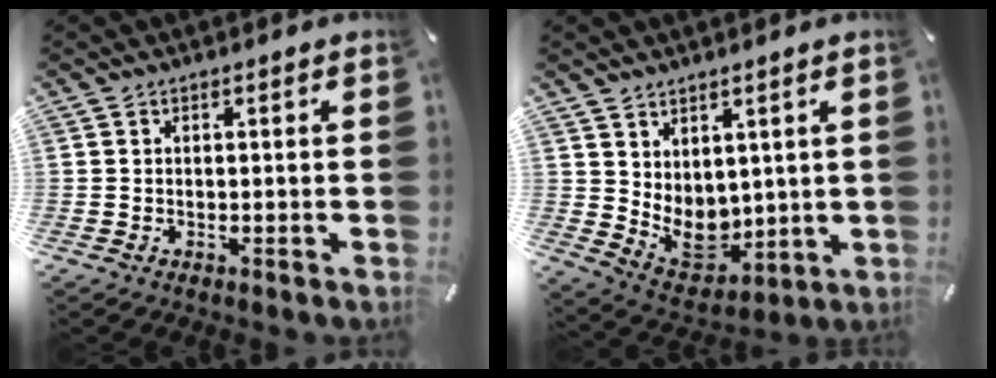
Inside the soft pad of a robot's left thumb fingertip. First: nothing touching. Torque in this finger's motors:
{"motor_torque": [0.73, 0.79, 0.06, 0.00, 0.09]}